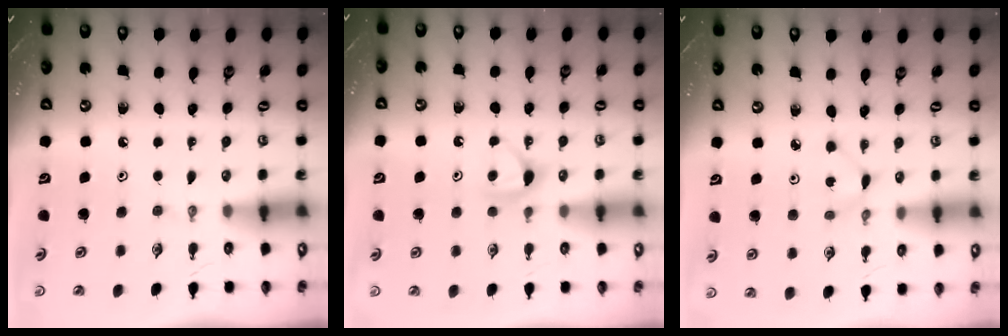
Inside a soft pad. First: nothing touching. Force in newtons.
{"total": 6.6, "press": 6.5, "slide": 0.7}
{"total": 1.2, "press": 1.2, "slide": 0.2}